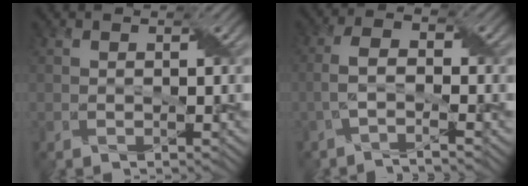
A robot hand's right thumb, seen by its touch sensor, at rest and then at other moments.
{"total": 3.5, "force": [-1.5, 1.0, 2.9], "torque": [-0.066, 0.005, -0.037]}